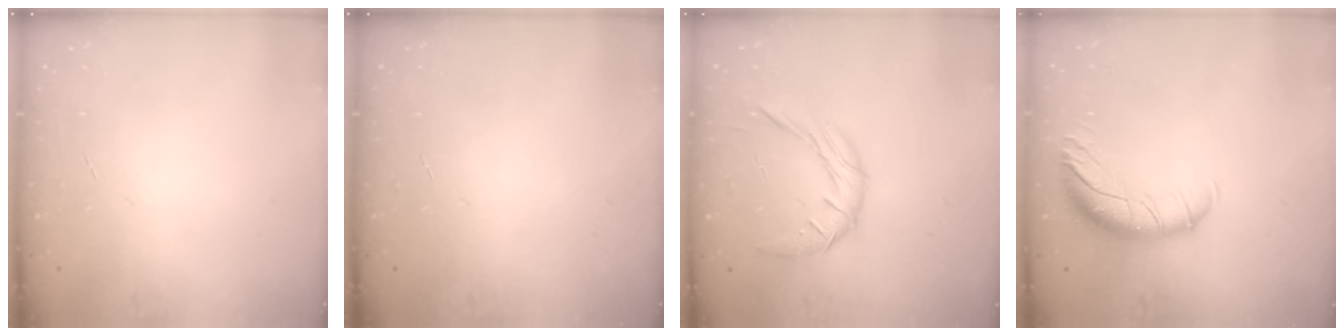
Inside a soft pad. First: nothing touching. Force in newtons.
{"total": 0.0}
{"total": 9.3, "press": 9.3, "slide": 0.8}
{"total": 12.8, "press": 12.4, "slide": 2.9}